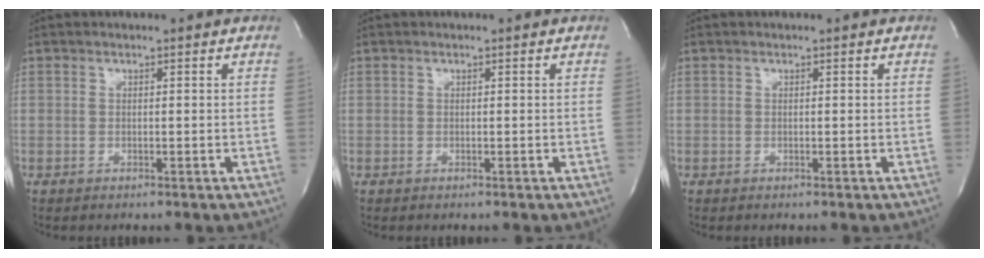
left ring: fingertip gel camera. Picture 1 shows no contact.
{"total": 0.0}
{"total": 0.0}